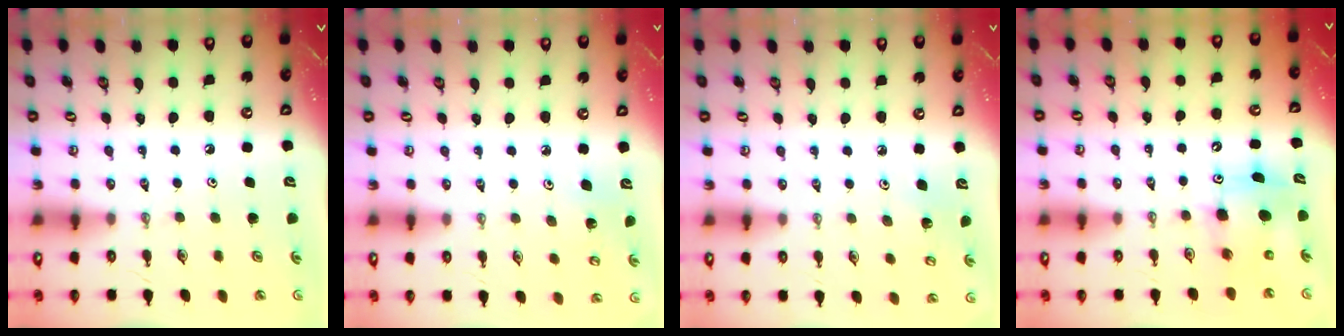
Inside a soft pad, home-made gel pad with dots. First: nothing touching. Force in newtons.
{"total": 4.4, "press": 4.1, "slide": 1.4}
{"total": 2.5, "press": 2.4, "slide": 0.6}
{"total": 8.0, "press": 7.8, "slide": 1.9}